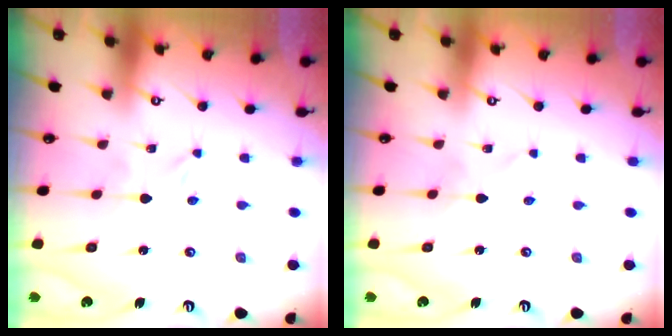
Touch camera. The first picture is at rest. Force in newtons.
{"total": 0.7, "press": 0.6, "slide": 0.1}